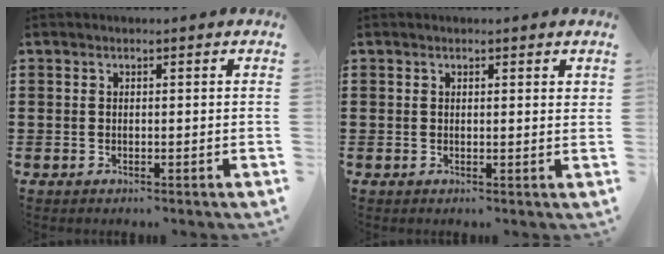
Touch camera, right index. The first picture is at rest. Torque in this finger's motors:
{"motor_torque": [0.09, 0.09, 0.00, 0.01]}